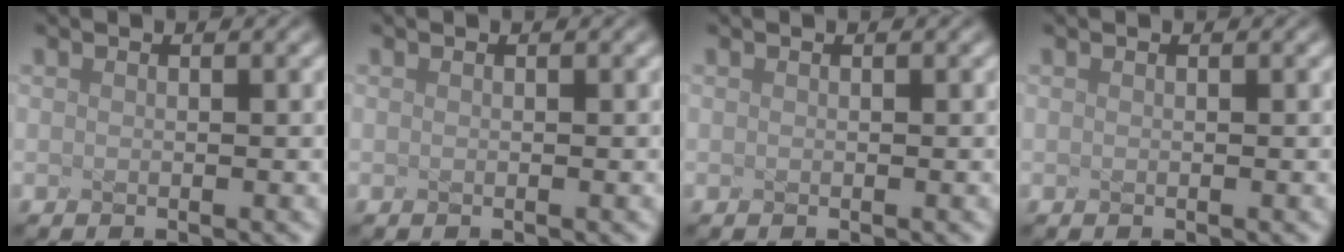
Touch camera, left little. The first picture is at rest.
{"total": 0.0}
{"total": 0.0}
{"total": 0.0}